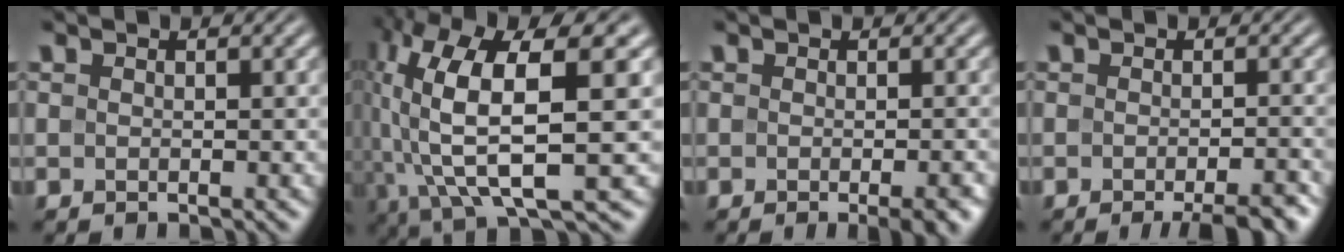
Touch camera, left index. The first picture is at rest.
{"total": 13.0, "force": [1.9, 4.0, 12.2], "torque": [-0.242, 0.010, 0.042]}
{"total": 2.9, "force": [-1.2, 0.7, 2.6], "torque": [-0.027, -0.001, -0.016]}
{"total": 4.1, "force": [-2.6, 0.7, 3.1], "torque": [-0.037, -0.001, -0.037]}